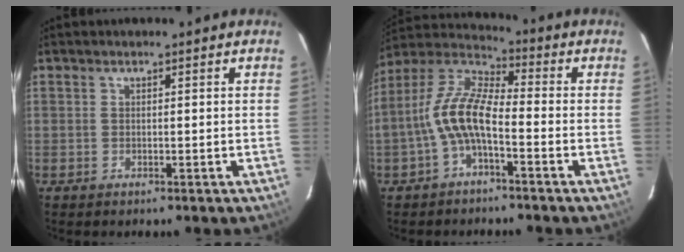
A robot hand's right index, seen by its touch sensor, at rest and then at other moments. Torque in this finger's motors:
{"motor_torque": [1.13, -0.72, 0.55, 0.21]}